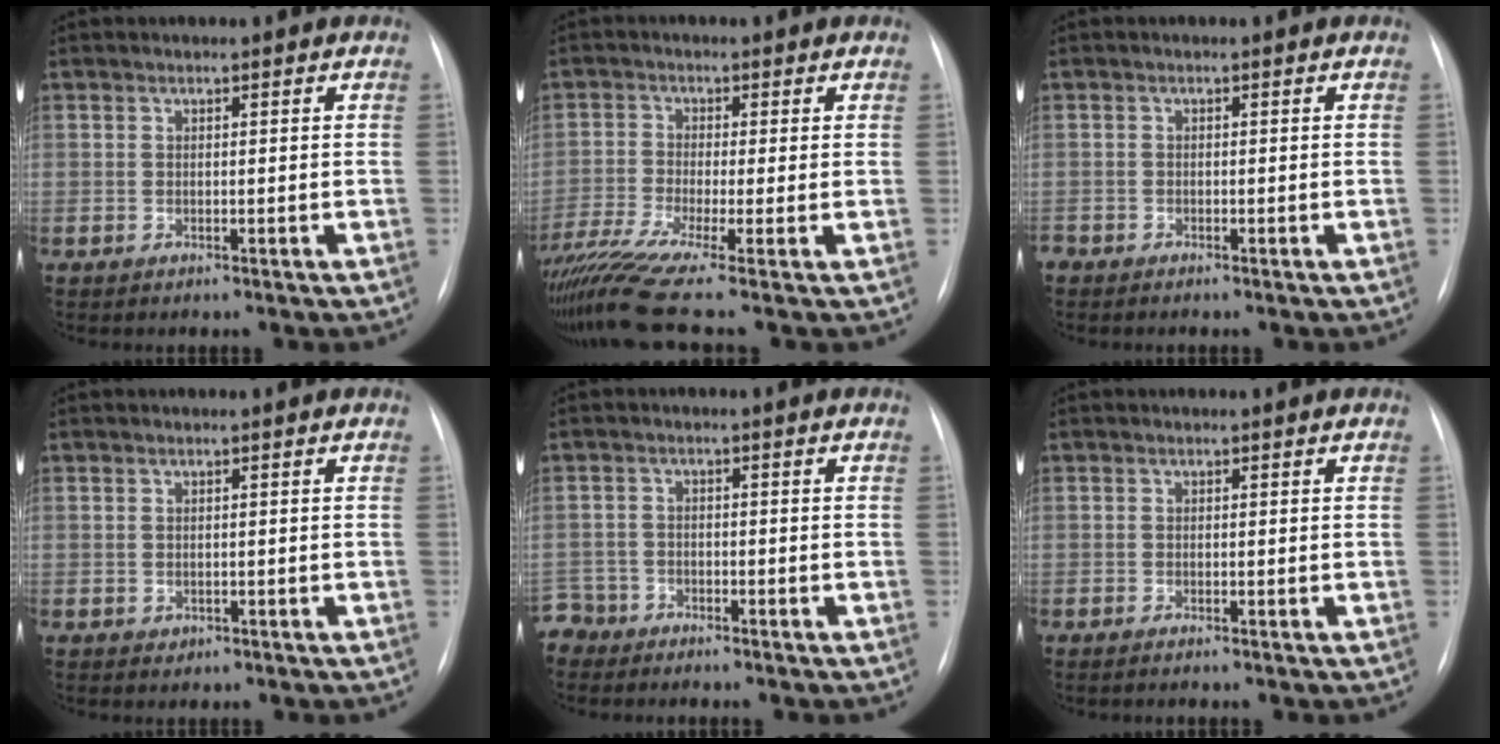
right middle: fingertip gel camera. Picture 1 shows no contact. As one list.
[{"total": 10.6, "force": [-7.7, -0.6, 7.3], "torque": [-0.149, -0.022, -0.137]}, {"total": 1.1, "force": [-1.0, 0.3, 0.2], "torque": [-0.004, -0.001, -0.016]}, {"total": 0.7, "force": [-0.2, 0.6, 0.1], "torque": [-0.002, 0.002, 0.002]}, {"total": 3.8, "force": [-3.3, 1.7, -0.9], "torque": [0.018, -0.001, -0.069]}, {"total": 0.6, "force": [-0.5, -0.1, 0.4], "torque": [-0.009, -0.001, -0.008]}]